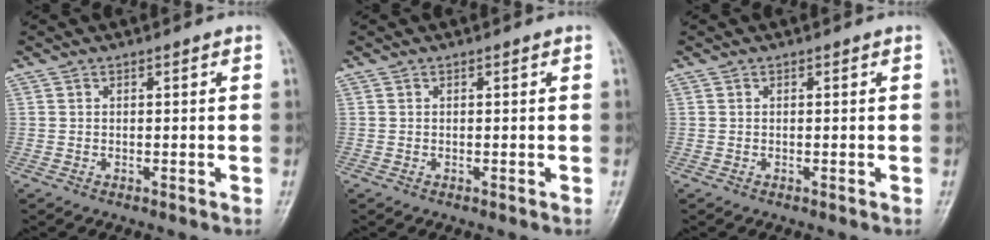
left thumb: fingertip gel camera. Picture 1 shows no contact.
{"total": 0.0}
{"total": 0.0}